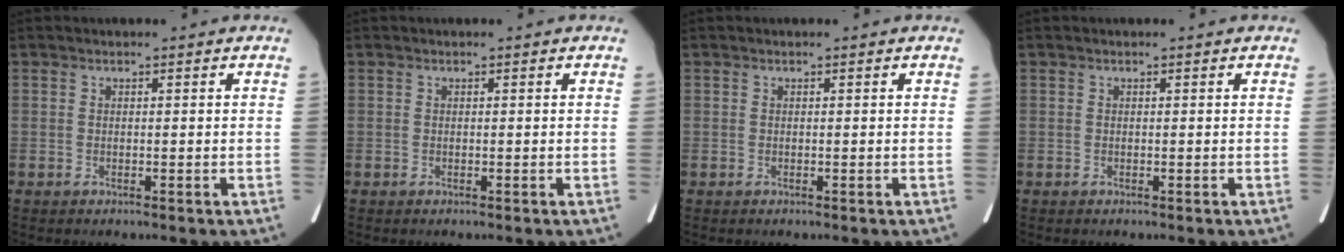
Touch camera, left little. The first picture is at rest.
{"total": 0.0}
{"total": 0.0}
{"total": 0.0}